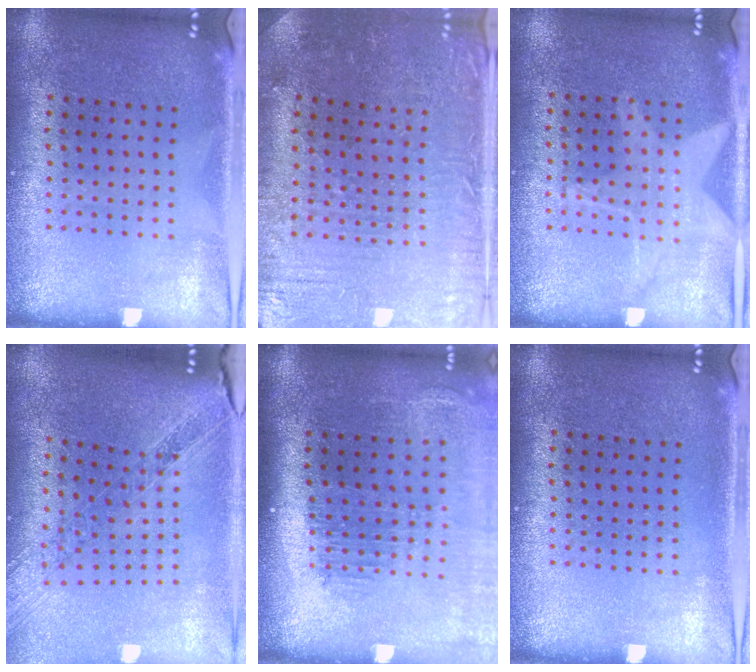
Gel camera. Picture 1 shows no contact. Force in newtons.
{"total": 1.0, "press": 0.9, "slide": 0.4}
{"total": 1.1, "press": 1.0, "slide": 0.4}
{"total": 1.2, "press": 1.2, "slide": 0.3}
{"total": 2.1, "press": 1.7, "slide": 1.2}
{"total": 0.0}